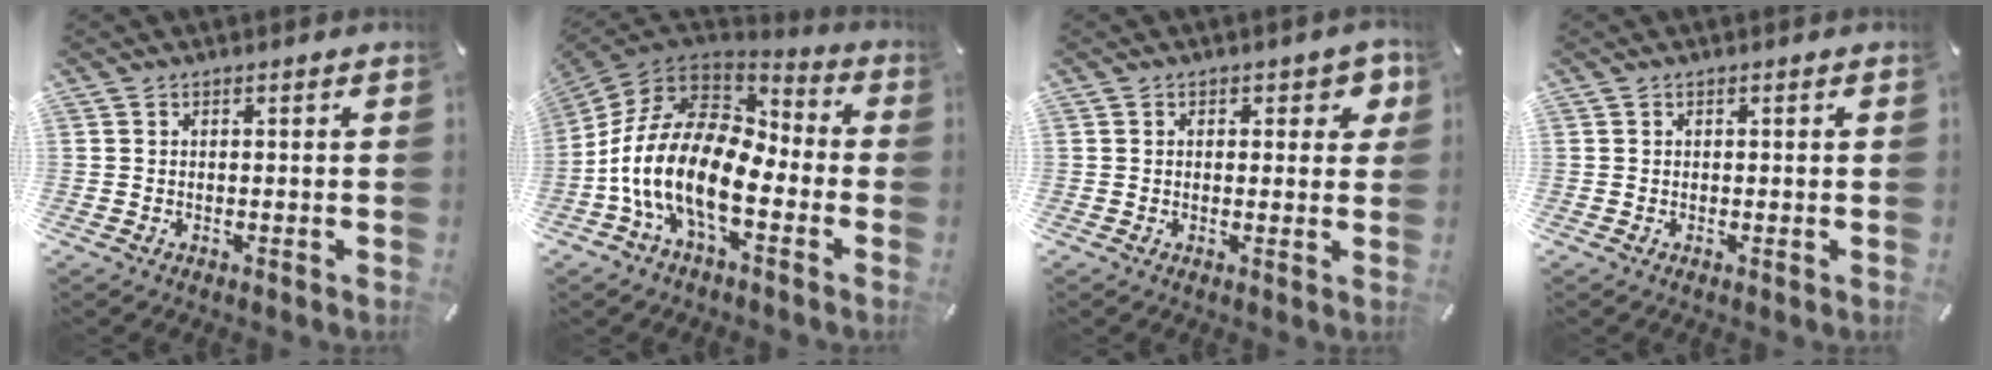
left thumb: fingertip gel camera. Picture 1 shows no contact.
{"total": 18.4, "force": [-6.7, 9.7, 14.2], "torque": [-0.305, 0.012, -0.118]}
{"total": 3.7, "force": [1.3, 2.3, 2.6], "torque": [-0.022, -0.003, 0.014]}
{"total": 0.0}